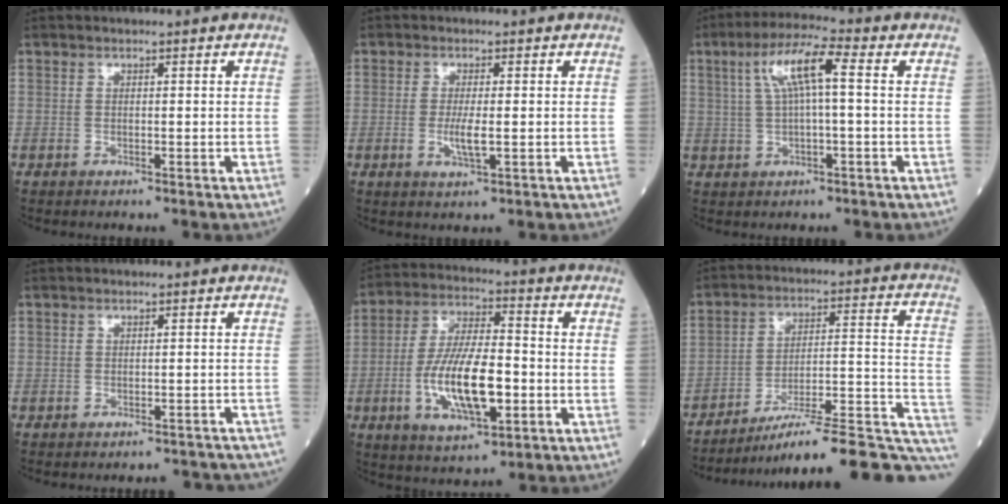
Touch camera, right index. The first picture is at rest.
{"total": 3.3, "force": [-0.5, 0.3, 3.2], "torque": [-0.068, -0.007, -0.008]}
{"total": 7.7, "force": [1.8, 0.9, 7.4], "torque": [-0.144, 0.026, 0.033]}
{"total": 5.9, "force": [-5.4, 2.1, 0.8], "torque": [0.002, 0.005, -0.053]}
{"total": 13.3, "force": [-3.2, 4.0, 12.3], "torque": [-0.243, -0.002, -0.054]}
{"total": 20.7, "force": [-15.5, 2.2, 13.6], "torque": [-0.126, 0.030, -0.227]}